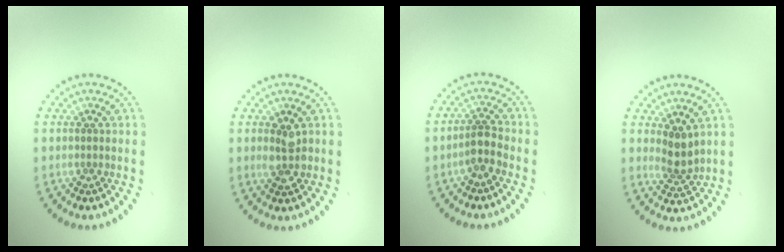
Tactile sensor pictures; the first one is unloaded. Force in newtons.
{"total": 2.3, "press": 2.3, "slide": 0.2}
{"total": 2.2, "press": 1.8, "slide": 1.2}
{"total": 2.4, "press": 1.9, "slide": 1.4}